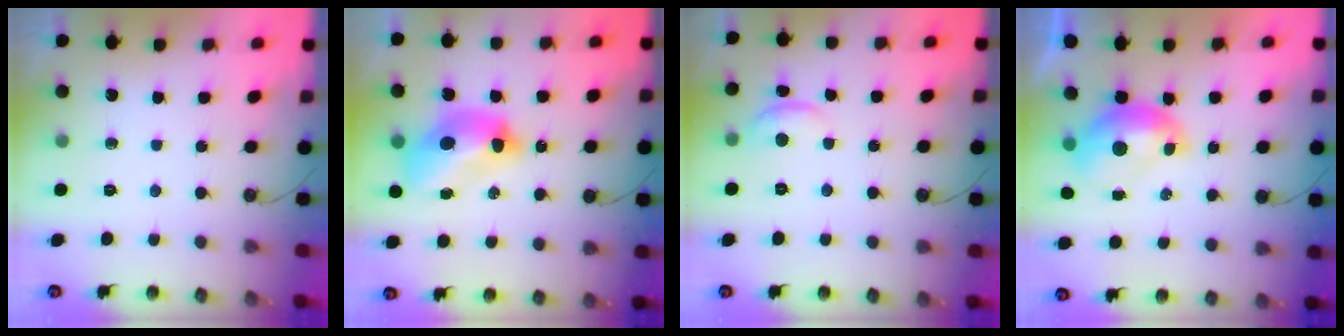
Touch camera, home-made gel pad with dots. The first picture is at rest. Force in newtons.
{"total": 9.9, "press": 9.9, "slide": 1.1}
{"total": 0.8, "press": 0.5, "slide": 0.6}
{"total": 1.7, "press": 1.7, "slide": 0.4}